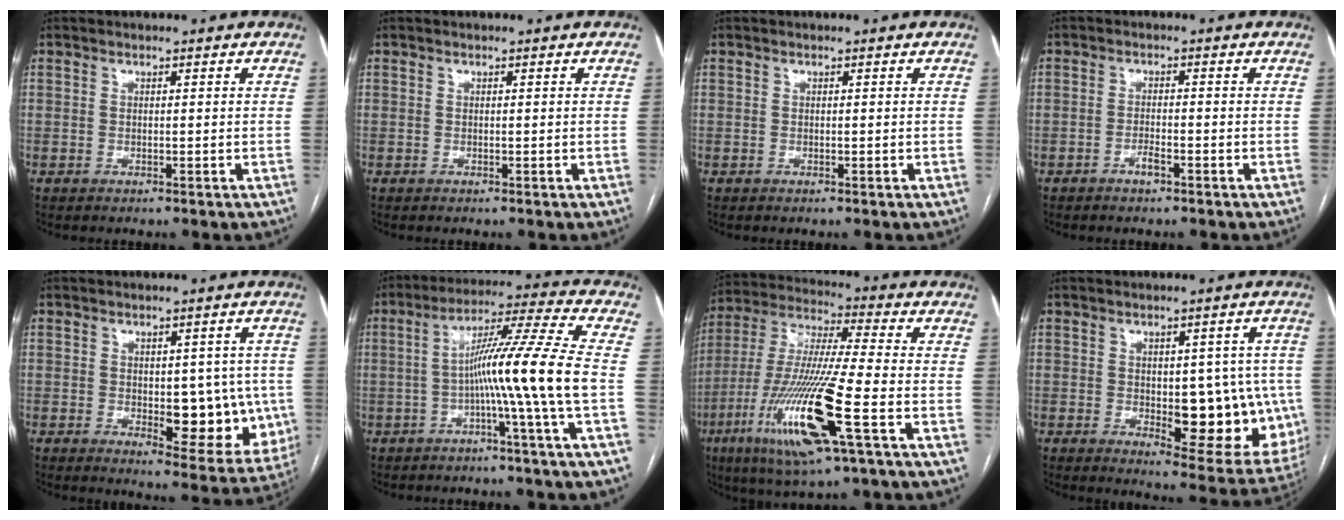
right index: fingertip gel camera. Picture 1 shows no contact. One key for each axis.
{"total": 0.0}
{"total": 0.0}
{"total": 1.8, "fx": -1.3, "fy": 0.3, "fz": 1.3, "tx": -0.024, "ty": 0.001, "tz": -0.022}
{"total": 11.8, "fx": -1.1, "fy": 5.5, "fz": 10.3, "tx": -0.112, "ty": 0.002, "tz": 0.001}
{"total": 12.0, "fx": -2.6, "fy": -2.8, "fz": 11.4, "tx": -0.190, "ty": 0.012, "tz": -0.048}
{"total": 19.2, "fx": -7.3, "fy": 1.0, "fz": 17.7, "tx": -0.384, "ty": -0.030, "tz": -0.137}
{"total": 15.0, "fx": -1.7, "fy": 6.5, "fz": 13.4, "tx": -0.138, "ty": 0.007, "tz": -0.001}